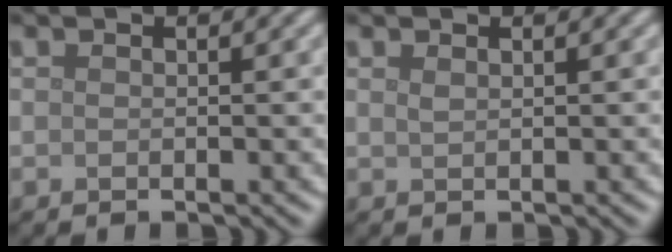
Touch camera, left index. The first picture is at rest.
{"total": 0.6, "force": [0.4, 0.2, 0.3], "torque": [-0.006, 0.000, 0.009]}